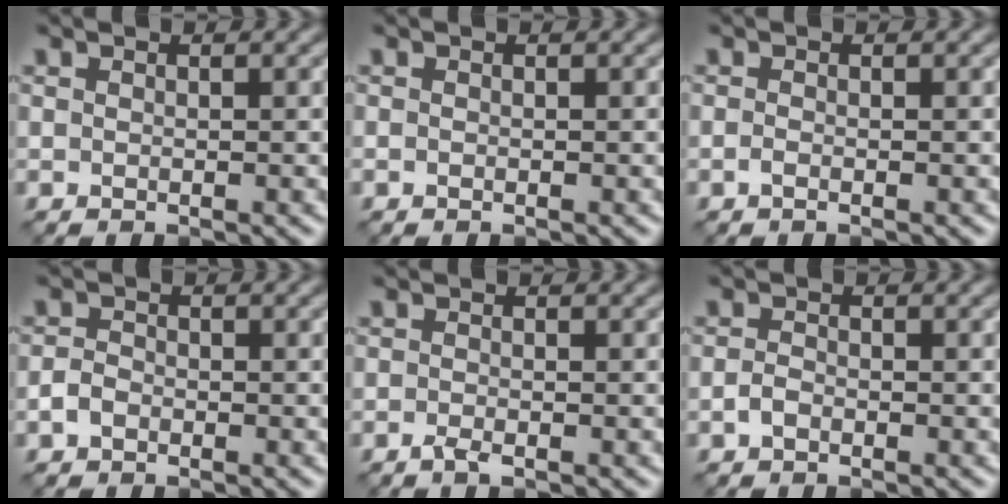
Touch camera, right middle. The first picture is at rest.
{"total": 0.0}
{"total": 0.6, "force": [-0.3, 0.2, 0.5], "torque": [-0.011, -0.003, -0.008]}
{"total": 1.4, "force": [-0.7, 1.0, 0.7], "torque": [-0.012, 0.002, -0.017]}
{"total": 0.9, "force": [-0.6, 0.2, 0.7], "torque": [-0.015, -0.003, -0.011]}
{"total": 1.1, "force": [-0.6, 0.6, 0.7], "torque": [-0.015, 0.000, -0.014]}